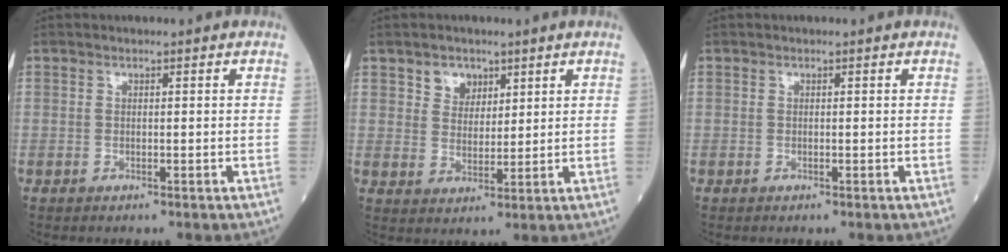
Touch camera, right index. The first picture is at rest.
{"total": 4.0, "force": [2.4, 2.9, 1.3], "torque": [-0.020, 0.003, 0.046]}
{"total": 0.0}